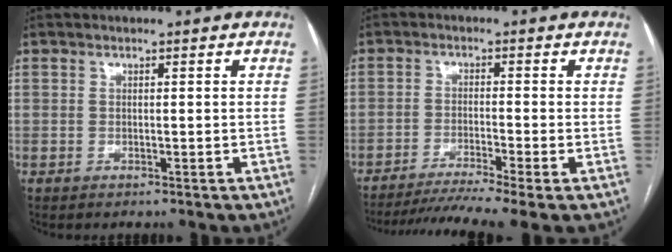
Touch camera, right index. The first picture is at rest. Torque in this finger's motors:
{"motor_torque": [0.62, -0.47, 0.06, 0.04]}